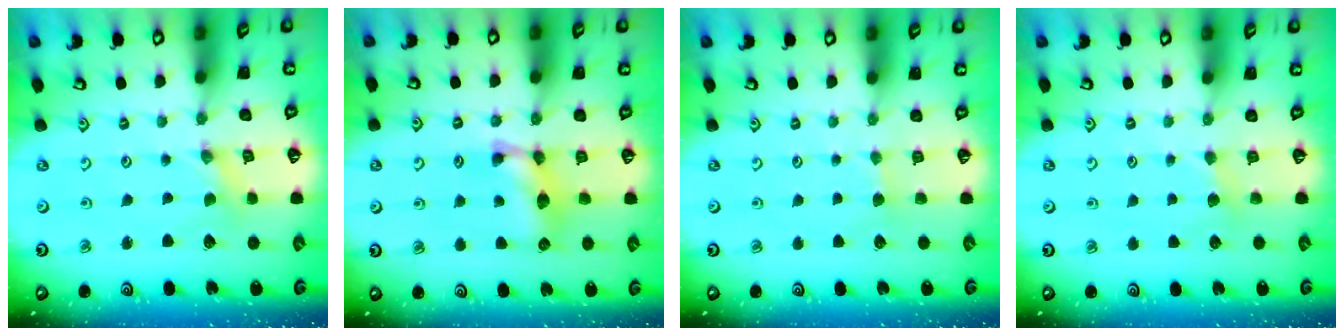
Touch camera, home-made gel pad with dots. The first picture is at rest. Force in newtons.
{"total": 10.5, "press": 10.5, "slide": 0.3}
{"total": 2.7, "press": 2.6, "slide": 0.4}
{"total": 2.9, "press": 2.9, "slide": 0.5}